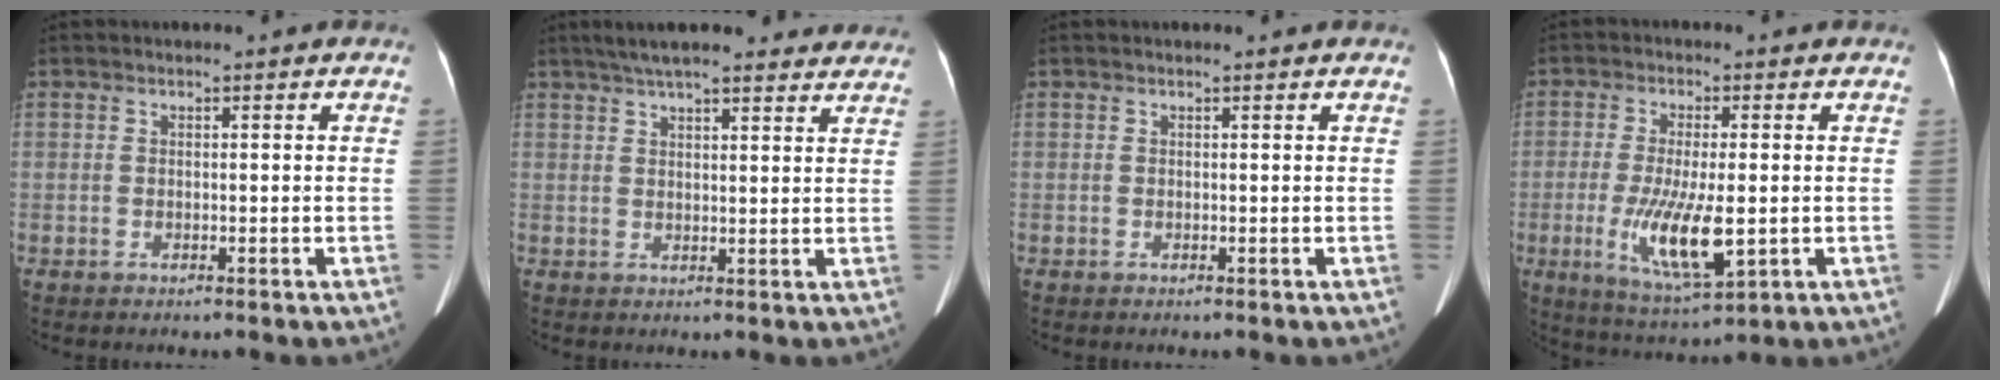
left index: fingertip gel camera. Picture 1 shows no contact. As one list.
[{"total": 17.9, "force": [15.5, 3.2, 8.4], "torque": [-0.118, 0.044, 0.201]}, {"total": 0.9, "force": [0.8, 0.0, 0.3], "torque": [-0.012, 0.009, 0.009]}, {"total": 10.0, "force": [-1.9, 2.5, 9.5], "torque": [-0.188, -0.028, -0.023]}]